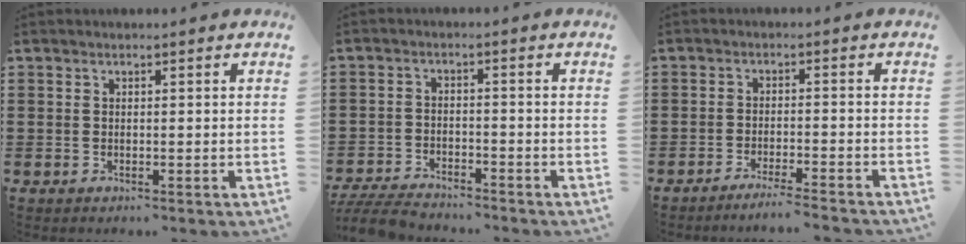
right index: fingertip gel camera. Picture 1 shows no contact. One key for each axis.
{"total": 4.8, "fx": -4.6, "fy": 0.6, "fz": 1.0, "tx": -0.030, "ty": -0.003, "tz": -0.095}
{"total": 3.0, "fx": -2.9, "fy": -0.5, "fz": 0.9, "tx": -0.016, "ty": -0.003, "tz": -0.057}